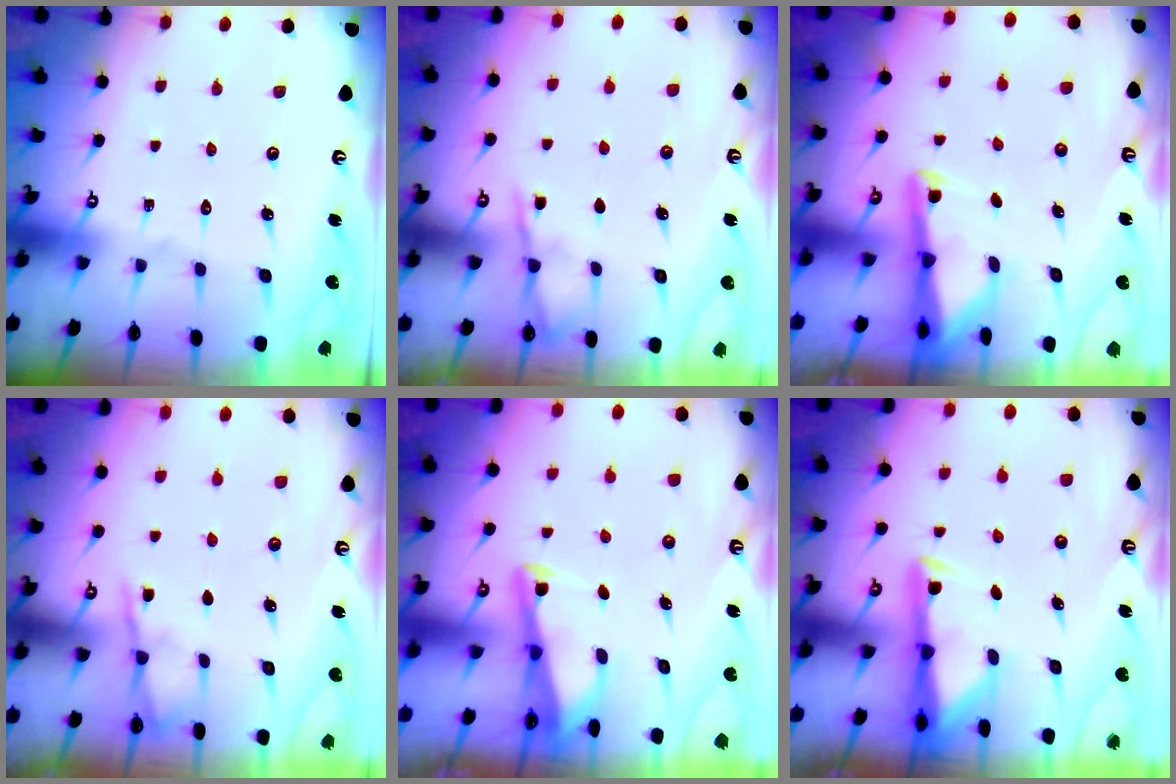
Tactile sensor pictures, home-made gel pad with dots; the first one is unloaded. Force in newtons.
{"total": 4.8, "press": 4.8, "slide": 0.4}
{"total": 2.9, "press": 2.9, "slide": 0.2}
{"total": 4.8, "press": 4.8, "slide": 0.4}
{"total": 2.7, "press": 2.7, "slide": 0.3}
{"total": 2.9, "press": 2.9, "slide": 0.6}